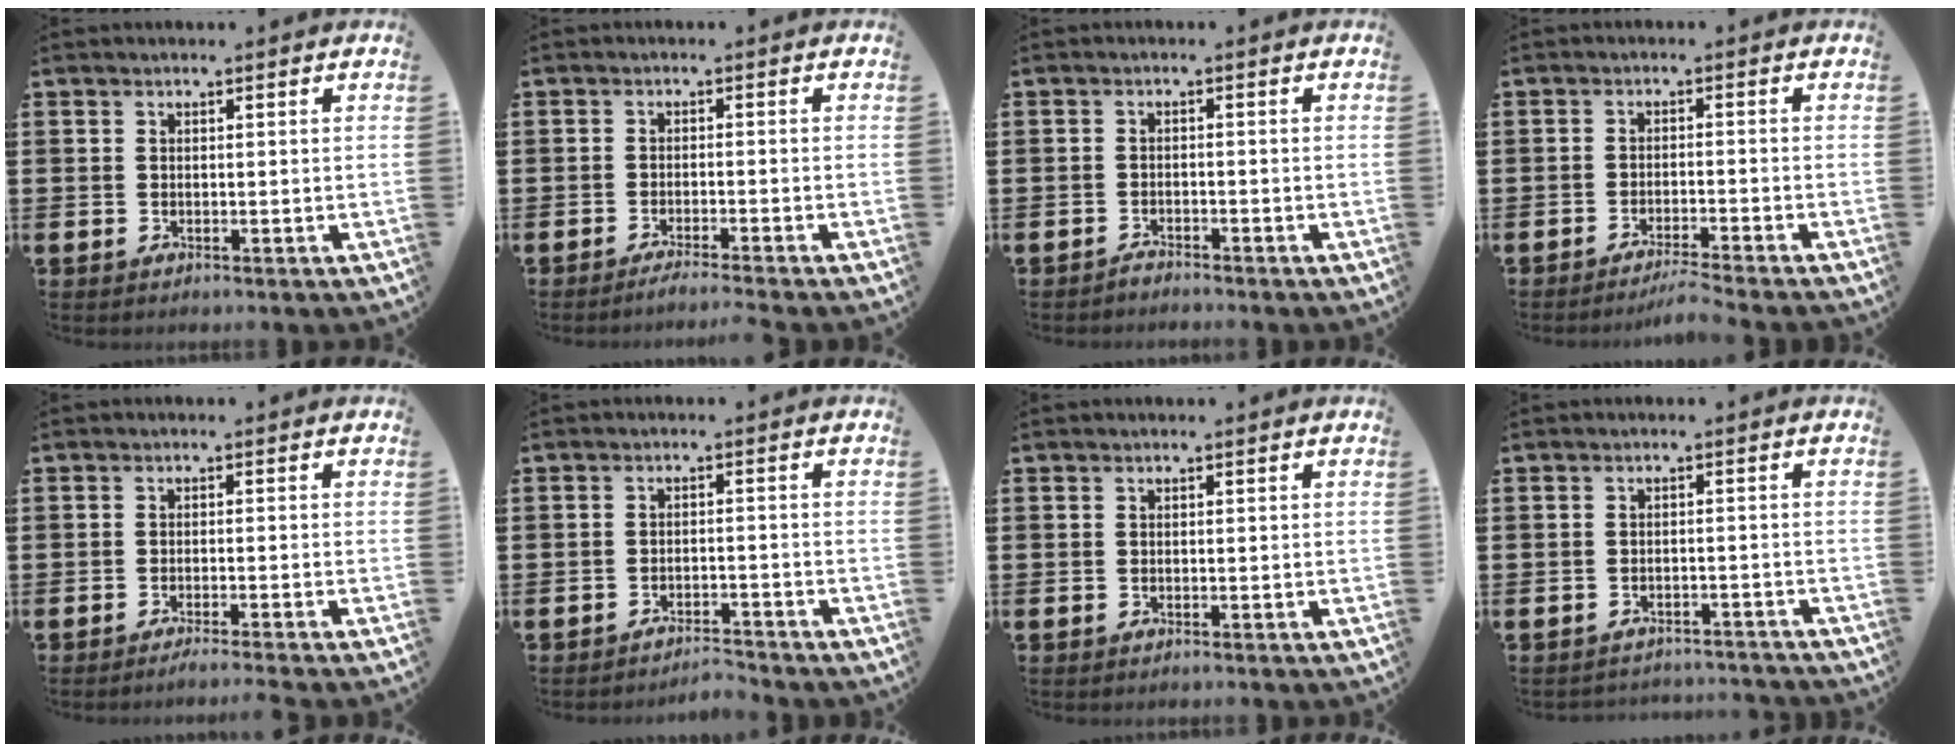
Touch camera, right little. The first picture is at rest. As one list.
[{"total": 1.5, "force": [-1.2, -0.2, 0.8], "torque": [-0.013, 0.000, -0.023]}, {"total": 1.3, "force": [-1.3, 0.0, -0.1], "torque": [0.000, 0.002, -0.027]}, {"total": 2.5, "force": [-2.3, -0.4, 0.9], "torque": [-0.013, 0.002, -0.044]}, {"total": 1.3, "force": [-1.1, -0.2, 0.6], "torque": [-0.009, 0.000, -0.022]}, {"total": 2.3, "force": [-2.3, 0.0, -0.1], "torque": [-0.004, 0.004, -0.050]}, {"total": 0.0}, {"total": 1.7, "force": [-1.7, 0.0, -0.1], "torque": [-0.004, 0.003, -0.038]}]